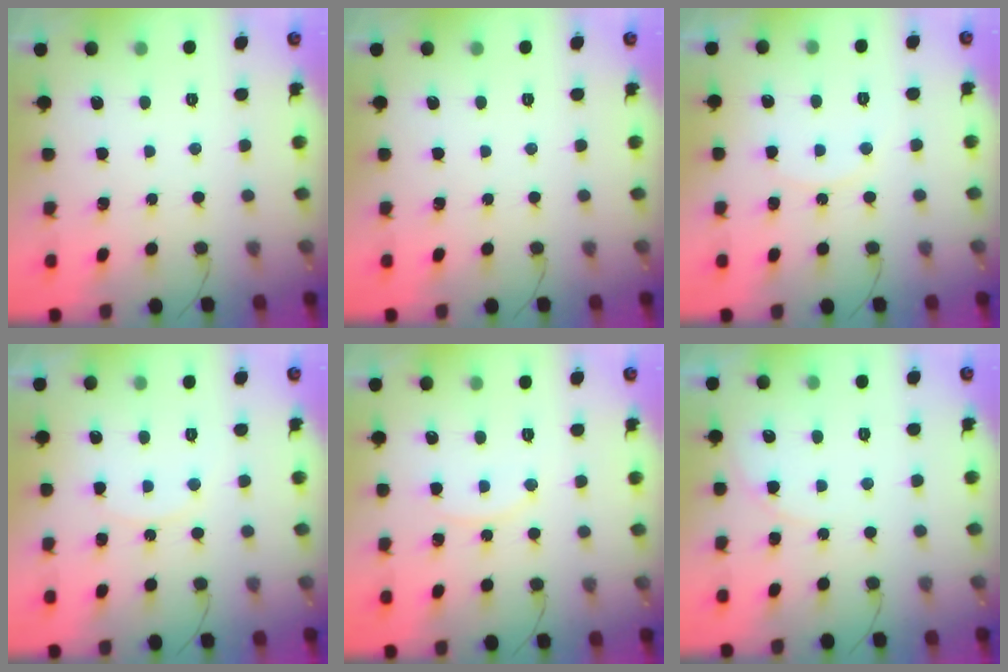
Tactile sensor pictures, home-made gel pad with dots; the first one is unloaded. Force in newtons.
{"total": 0.0}
{"total": 5.1, "press": 5.1, "slide": 0.4}
{"total": 5.1, "press": 5.1, "slide": 0.4}
{"total": 7.8, "press": 7.8, "slide": 0.4}
{"total": 4.2, "press": 4.2, "slide": 0.4}